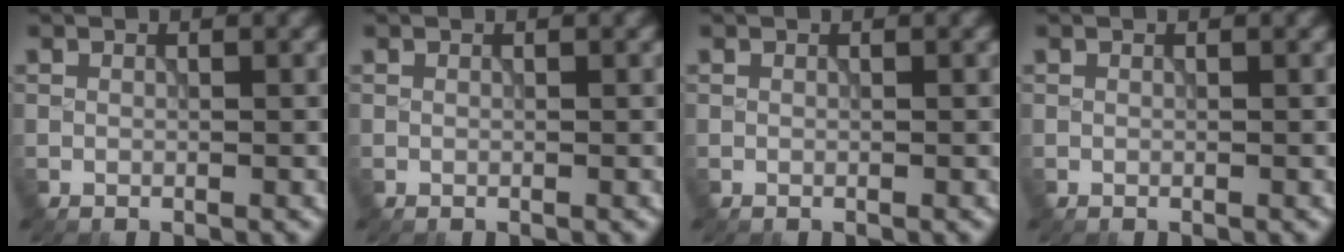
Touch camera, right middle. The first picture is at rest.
{"total": 0.0}
{"total": 0.0}
{"total": 0.0}